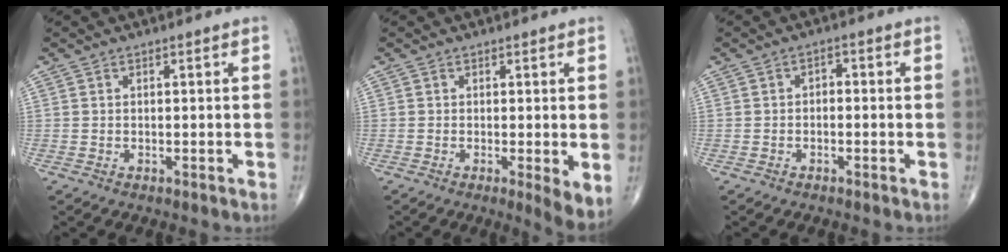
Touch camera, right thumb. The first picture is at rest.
{"total": 4.3, "force": [-0.4, 1.0, 4.1], "torque": [-0.064, -0.015, -0.011]}
{"total": 1.6, "force": [-0.5, 1.1, 1.1], "torque": [-0.006, 0.013, -0.014]}